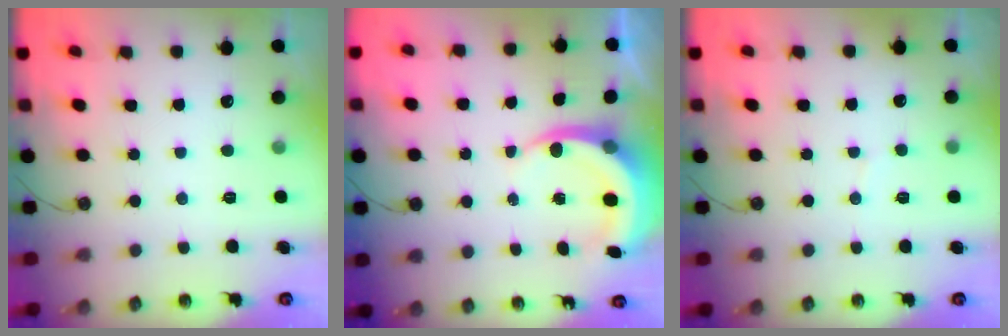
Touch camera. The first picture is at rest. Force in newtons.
{"total": 5.9, "press": 5.9, "slide": 0.6}
{"total": 2.8, "press": 2.8, "slide": 0.2}